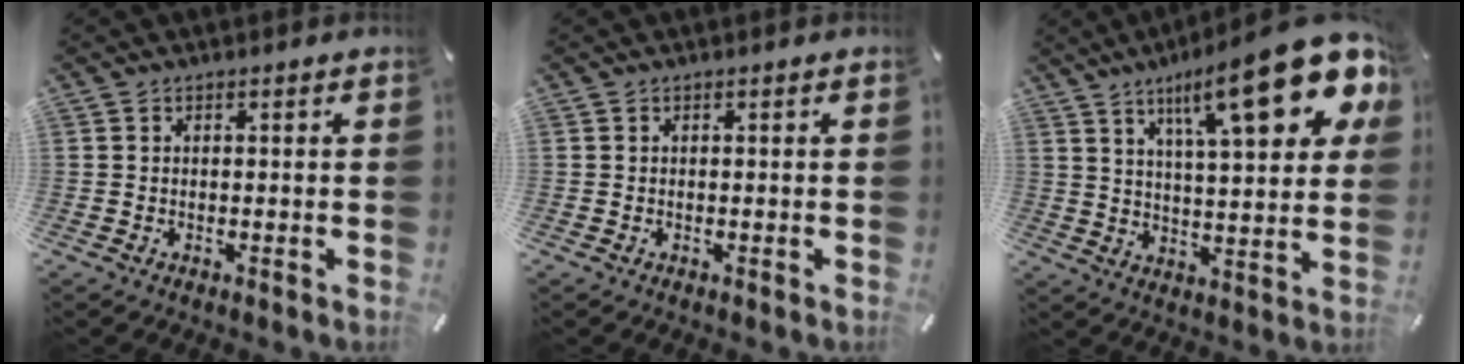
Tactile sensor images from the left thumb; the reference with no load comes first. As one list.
[{"total": 0.0}, {"total": 23.2, "force": [12.0, 6.5, 18.7], "torque": [-0.289, -0.055, 0.183]}]